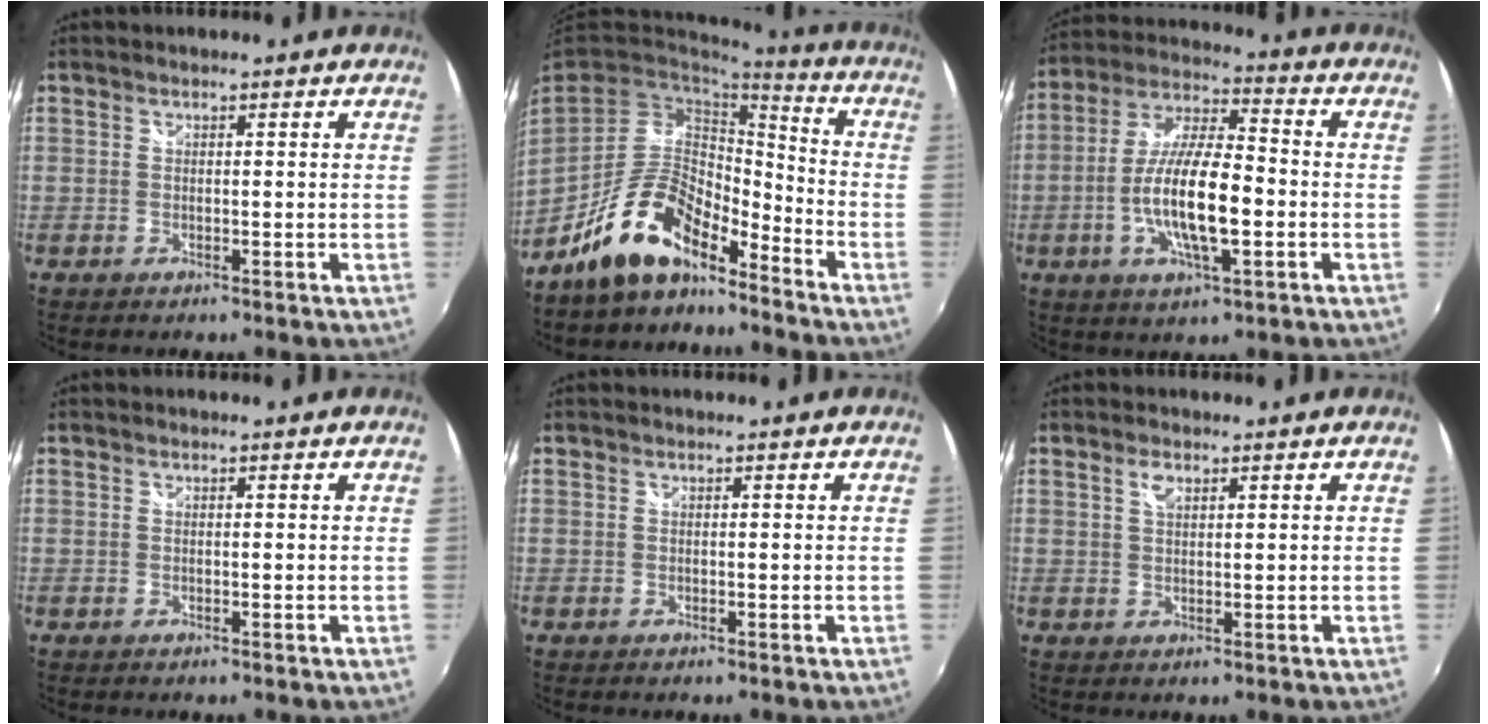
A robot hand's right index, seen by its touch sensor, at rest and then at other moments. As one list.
[{"total": 13.6, "force": [-10.5, 4.9, 7.1], "torque": [-0.151, 0.012, -0.193]}, {"total": 14.4, "force": [-3.4, 4.1, 13.4], "torque": [-0.267, -0.003, -0.064]}, {"total": 0.0}, {"total": 0.0}, {"total": 2.1, "force": [1.1, 1.0, 1.5], "torque": [-0.026, 0.003, 0.019]}]